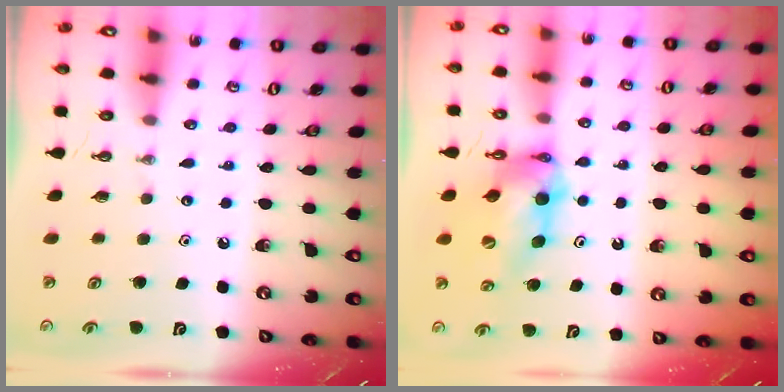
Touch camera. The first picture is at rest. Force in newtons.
{"total": 10.9, "press": 10.8, "slide": 1.0}